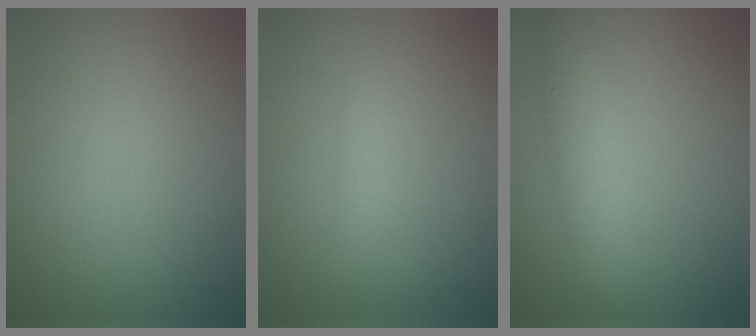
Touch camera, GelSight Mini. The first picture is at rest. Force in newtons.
{"total": 1.3, "press": 1.3, "slide": 0.1}
{"total": 4.9, "press": 4.9, "slide": 0.2}